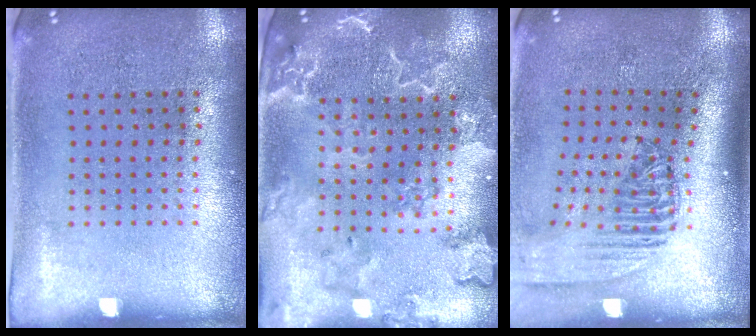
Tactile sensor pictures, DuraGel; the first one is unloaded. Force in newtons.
{"total": 2.8, "press": 2.6, "slide": 1.0}
{"total": 2.4, "press": 1.8, "slide": 1.5}